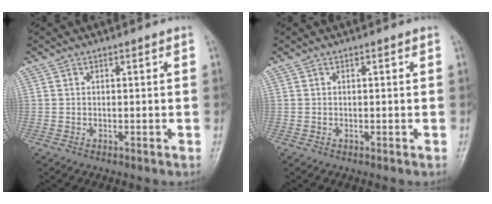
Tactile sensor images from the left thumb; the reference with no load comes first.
{"total": 0.0}